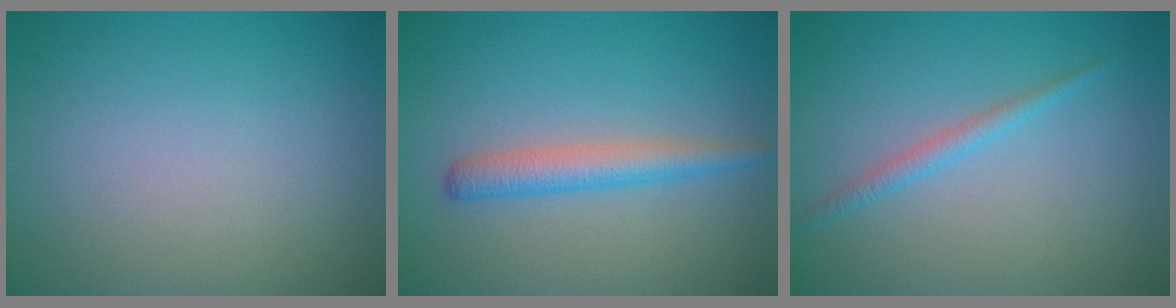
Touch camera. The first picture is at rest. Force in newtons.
{"total": 2.9, "press": 2.9, "slide": 0.1}
{"total": 1.5, "press": 1.5, "slide": 0.1}